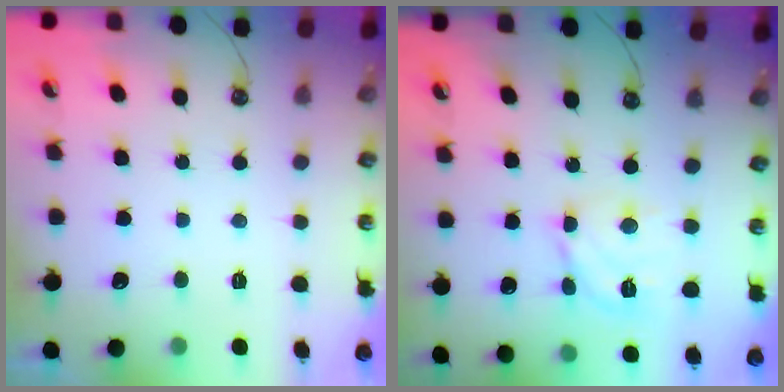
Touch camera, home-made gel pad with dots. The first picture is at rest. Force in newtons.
{"total": 12.5, "press": 12.4, "slide": 1.0}